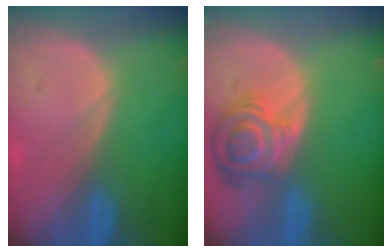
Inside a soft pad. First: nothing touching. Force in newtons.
{"total": 8.2, "press": 7.3, "slide": 3.8}